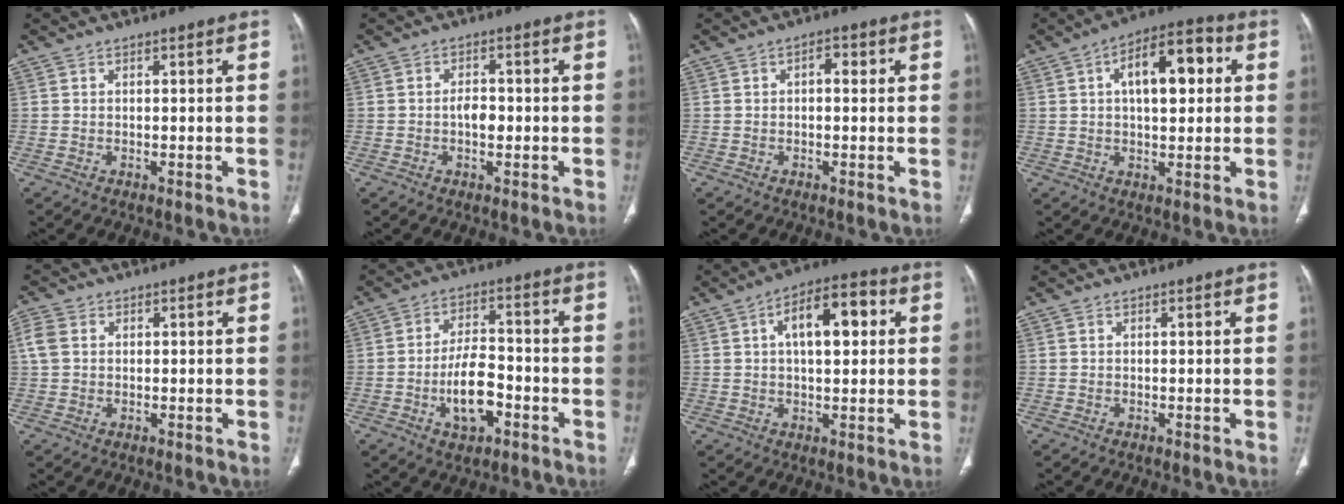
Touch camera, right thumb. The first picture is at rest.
{"total": 3.3, "force": [-0.5, 1.9, 2.6], "torque": [-0.040, 0.007, -0.012]}
{"total": 2.2, "force": [0.4, 1.2, 1.8], "torque": [-0.017, 0.007, 0.000]}
{"total": 12.8, "force": [2.9, 6.1, 10.8], "torque": [-0.144, 0.020, 0.038]}
{"total": 3.7, "force": [0.8, 2.9, 2.1], "torque": [-0.052, 0.008, 0.013]}
{"total": 9.4, "force": [-3.5, 4.9, 7.2], "torque": [-0.111, 0.029, -0.059]}
{"total": 11.4, "force": [2.8, 5.3, 9.6], "torque": [-0.132, 0.019, 0.036]}
{"total": 0.0}